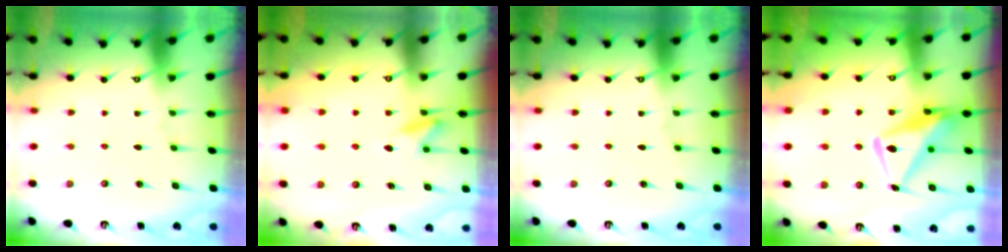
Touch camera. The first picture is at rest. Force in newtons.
{"total": 7.8, "press": 7.7, "slide": 1.1}
{"total": 0.0}
{"total": 15.1, "press": 15.0, "slide": 1.5}